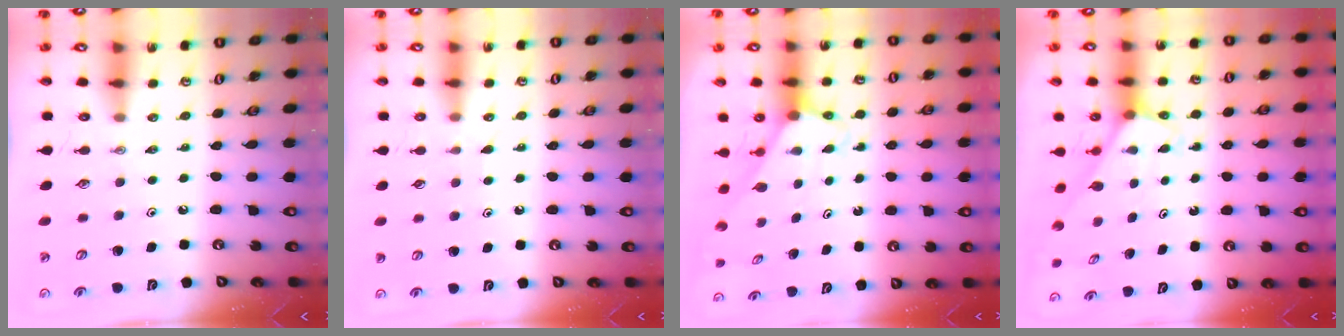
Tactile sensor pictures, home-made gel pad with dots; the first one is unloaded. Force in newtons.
{"total": 6.1, "press": 6.0, "slide": 0.7}
{"total": 2.6, "press": 2.6, "slide": 0.1}
{"total": 2.5, "press": 2.5, "slide": 0.2}